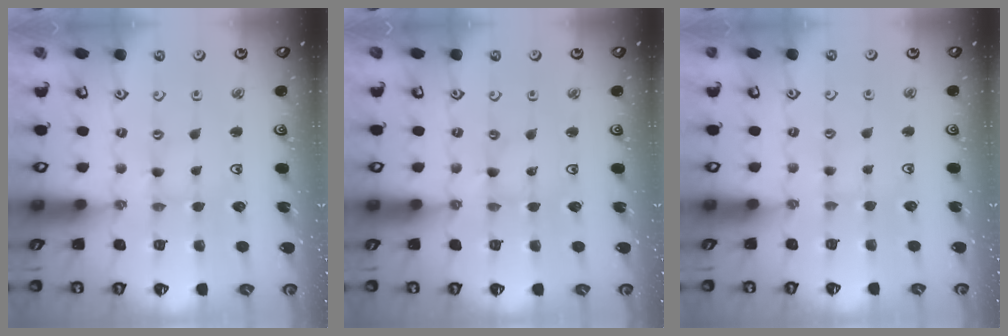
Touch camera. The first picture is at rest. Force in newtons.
{"total": 0.0}
{"total": 1.7, "press": 1.7, "slide": 0.3}